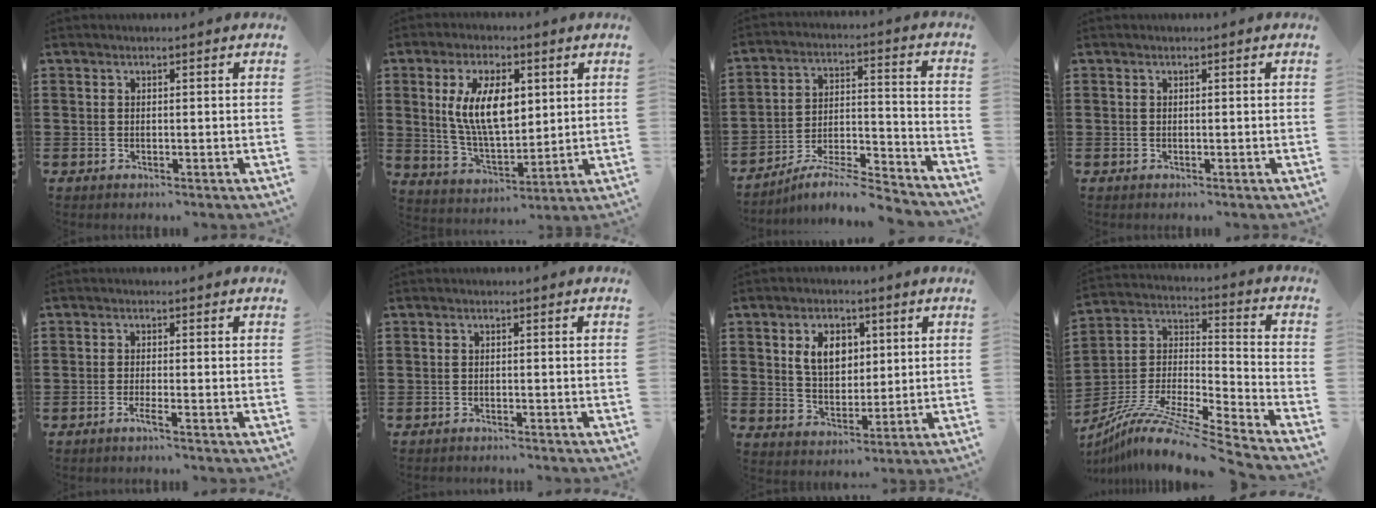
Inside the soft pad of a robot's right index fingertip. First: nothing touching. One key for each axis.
{"total": 10.6, "fx": 2.8, "fy": 5.1, "fz": 8.9, "tx": -0.183, "ty": 0.005, "tz": 0.047}
{"total": 7.0, "fx": -6.5, "fy": 0.3, "fz": 2.5, "tx": -0.038, "ty": -0.003, "tz": -0.129}
{"total": 0.0}
{"total": 1.8, "fx": -1.2, "fy": -0.1, "fz": 1.3, "tx": -0.029, "ty": -0.006, "tz": -0.024}
{"total": 0.9, "fx": -0.9, "fy": -0.1, "fz": 0.1, "tx": -0.004, "ty": -0.001, "tz": -0.017}
{"total": 6.2, "fx": 2.0, "fy": 4.3, "fz": 4.0, "tx": -0.087, "ty": 0.012, "tz": 0.033}
{"total": 11.2, "fx": -9.5, "fy": 0.6, "fz": 6.0, "tx": -0.119, "ty": 0.000, "tz": -0.189}